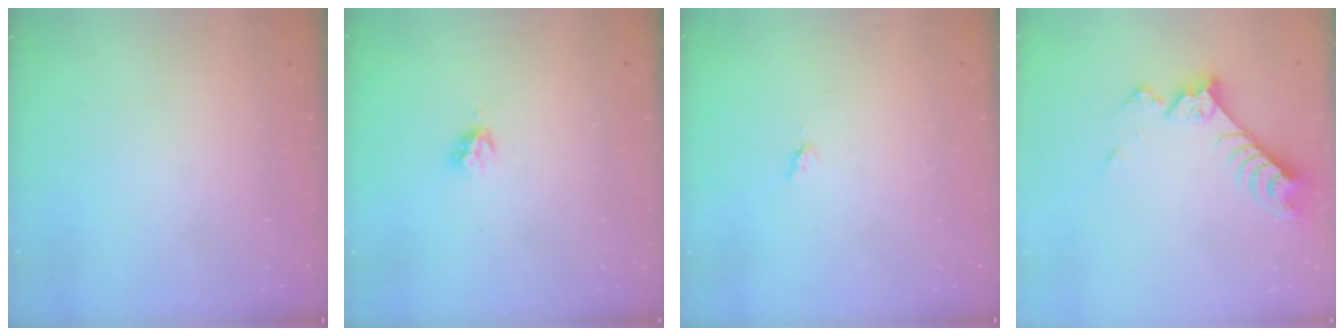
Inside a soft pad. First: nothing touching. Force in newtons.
{"total": 3.5, "press": 3.5, "slide": 0.3}
{"total": 3.8, "press": 3.8, "slide": 0.4}
{"total": 9.6, "press": 9.6, "slide": 0.6}